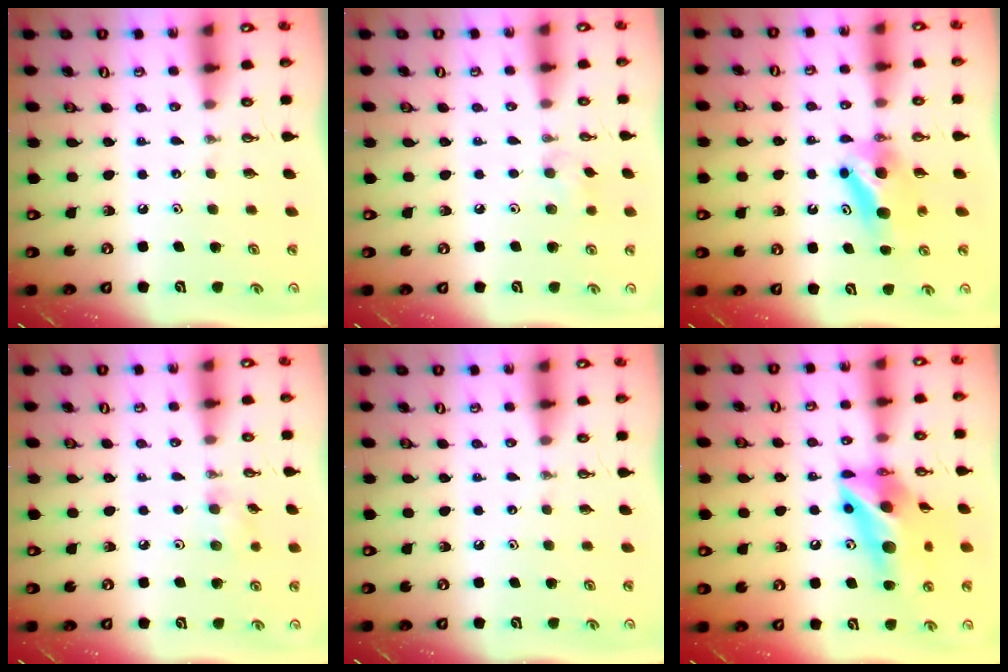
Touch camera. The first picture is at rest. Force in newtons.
{"total": 6.7, "press": 6.7, "slide": 0.9}
{"total": 7.6, "press": 7.0, "slide": 2.9}
{"total": 4.3, "press": 4.1, "slide": 1.3}
{"total": 0.0}
{"total": 15.5, "press": 15.4, "slide": 1.7}